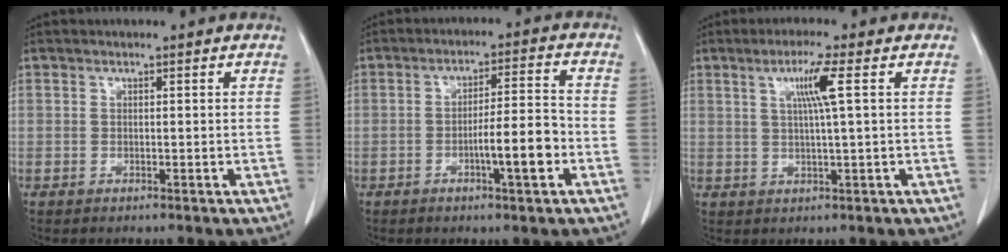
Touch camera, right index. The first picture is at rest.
{"total": 7.6, "force": [-2.7, 0.5, 7.1], "torque": [-0.114, 0.005, -0.043]}
{"total": 5.1, "force": [1.5, -0.8, 4.8], "torque": [-0.087, 0.001, 0.028]}